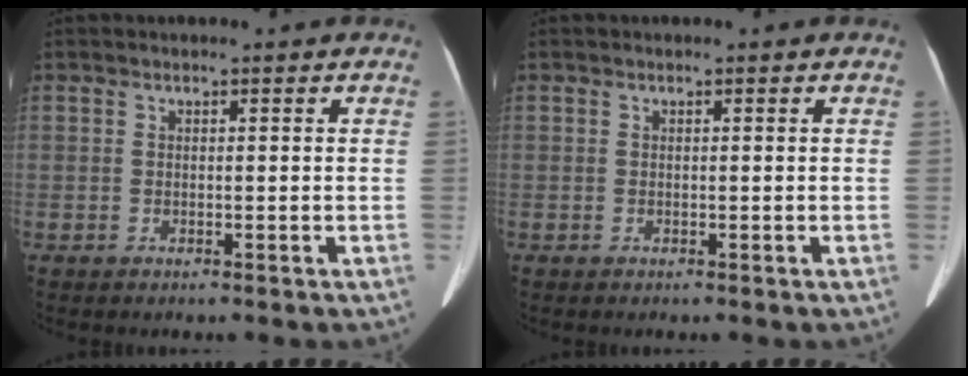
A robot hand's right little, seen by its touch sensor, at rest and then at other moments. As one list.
[{"total": 0.0}]